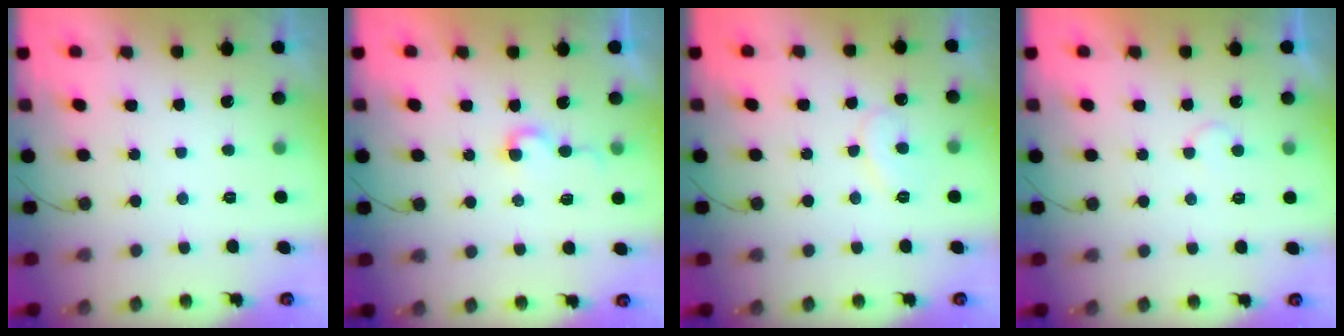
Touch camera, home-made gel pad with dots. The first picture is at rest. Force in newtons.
{"total": 4.0, "press": 4.0, "slide": 0.5}
{"total": 8.2, "press": 8.2, "slide": 0.6}
{"total": 3.5, "press": 3.5, "slide": 0.3}